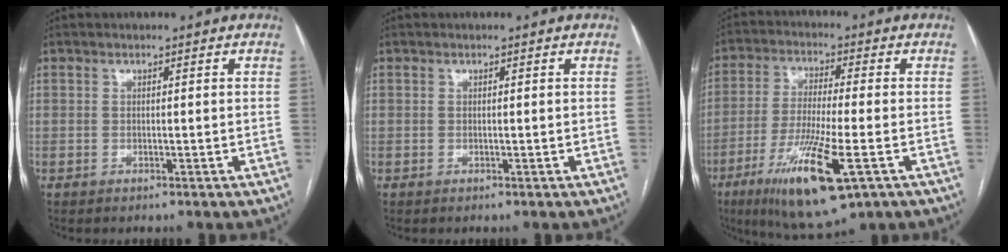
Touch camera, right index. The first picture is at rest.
{"total": 0.0}
{"total": 14.8, "force": [-6.5, 1.9, 13.2], "torque": [-0.257, -0.035, -0.108]}